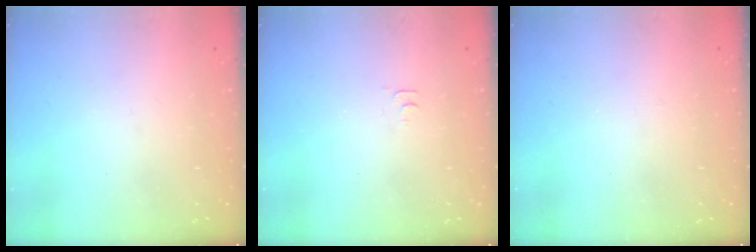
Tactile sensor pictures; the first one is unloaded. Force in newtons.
{"total": 3.8, "press": 3.8, "slide": 0.6}
{"total": 2.7, "press": 2.7, "slide": 0.3}